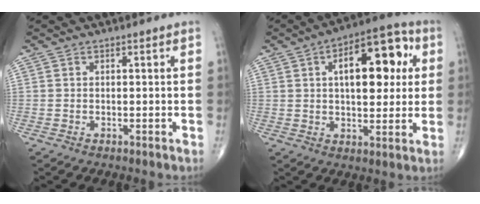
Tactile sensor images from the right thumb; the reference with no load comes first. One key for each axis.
{"total": 16.4, "fx": 4.1, "fy": 8.1, "fz": 13.6, "tx": -0.158, "ty": 0.013, "tz": 0.054}